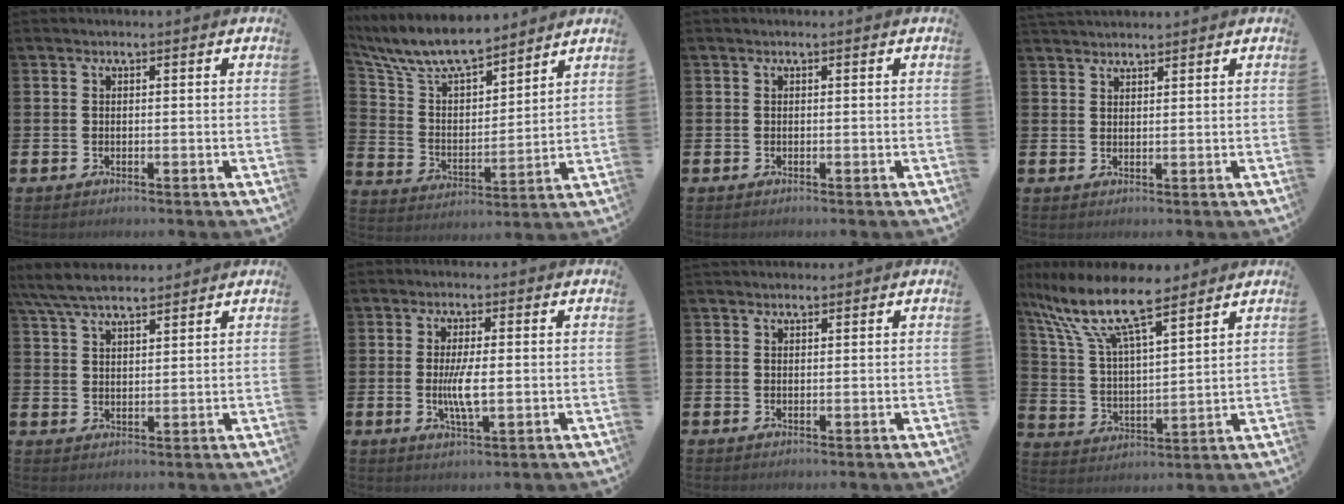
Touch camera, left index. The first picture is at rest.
{"total": 9.1, "force": [8.4, 2.0, 2.9], "torque": [-0.097, -0.052, 0.151]}
{"total": 0.0}
{"total": 2.2, "force": [2.1, 0.5, 0.2], "torque": [-0.004, -0.007, 0.039]}
{"total": 6.4, "force": [5.9, 1.2, 2.2], "torque": [-0.063, -0.018, 0.110]}
{"total": 4.3, "force": [-0.1, 1.1, 4.1], "torque": [-0.070, 0.000, -0.004]}
{"total": 1.4, "force": [1.3, 0.5, 0.1], "torque": [0.007, -0.001, 0.023]}
{"total": 12.0, "force": [9.8, 3.0, 6.2], "torque": [-0.160, -0.045, 0.173]}